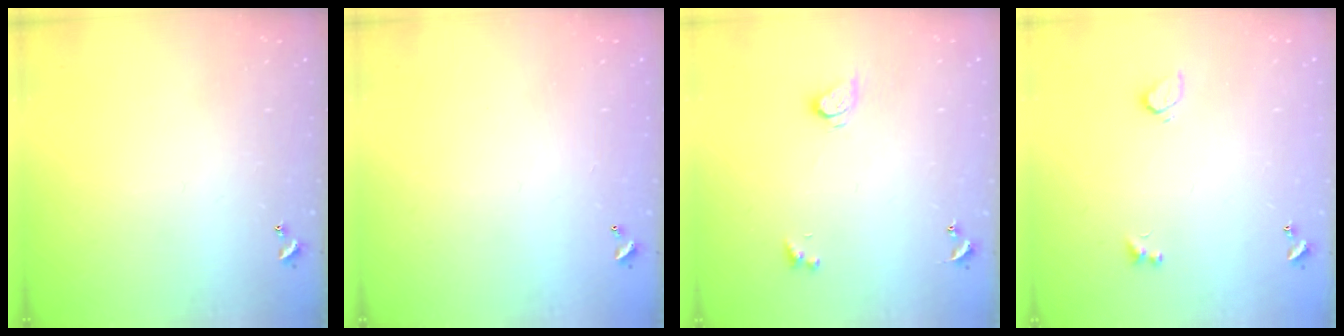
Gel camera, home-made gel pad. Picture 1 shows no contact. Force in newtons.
{"total": 2.8, "press": 2.8, "slide": 0.1}
{"total": 2.7, "press": 2.7, "slide": 0.3}
{"total": 2.1, "press": 1.8, "slide": 1.2}